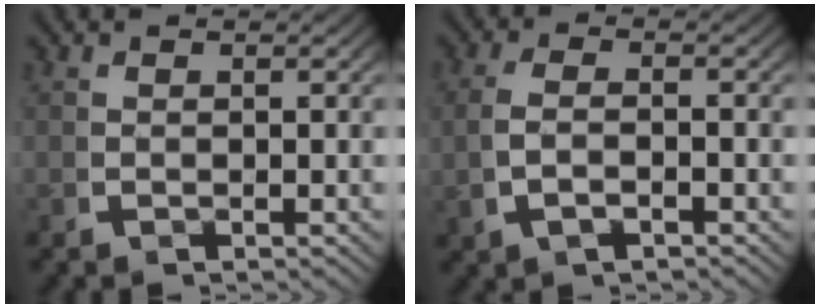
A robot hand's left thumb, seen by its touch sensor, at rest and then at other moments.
{"total": 2.7, "force": [-0.4, 1.3, 2.4], "torque": [-0.058, 0.000, -0.004]}